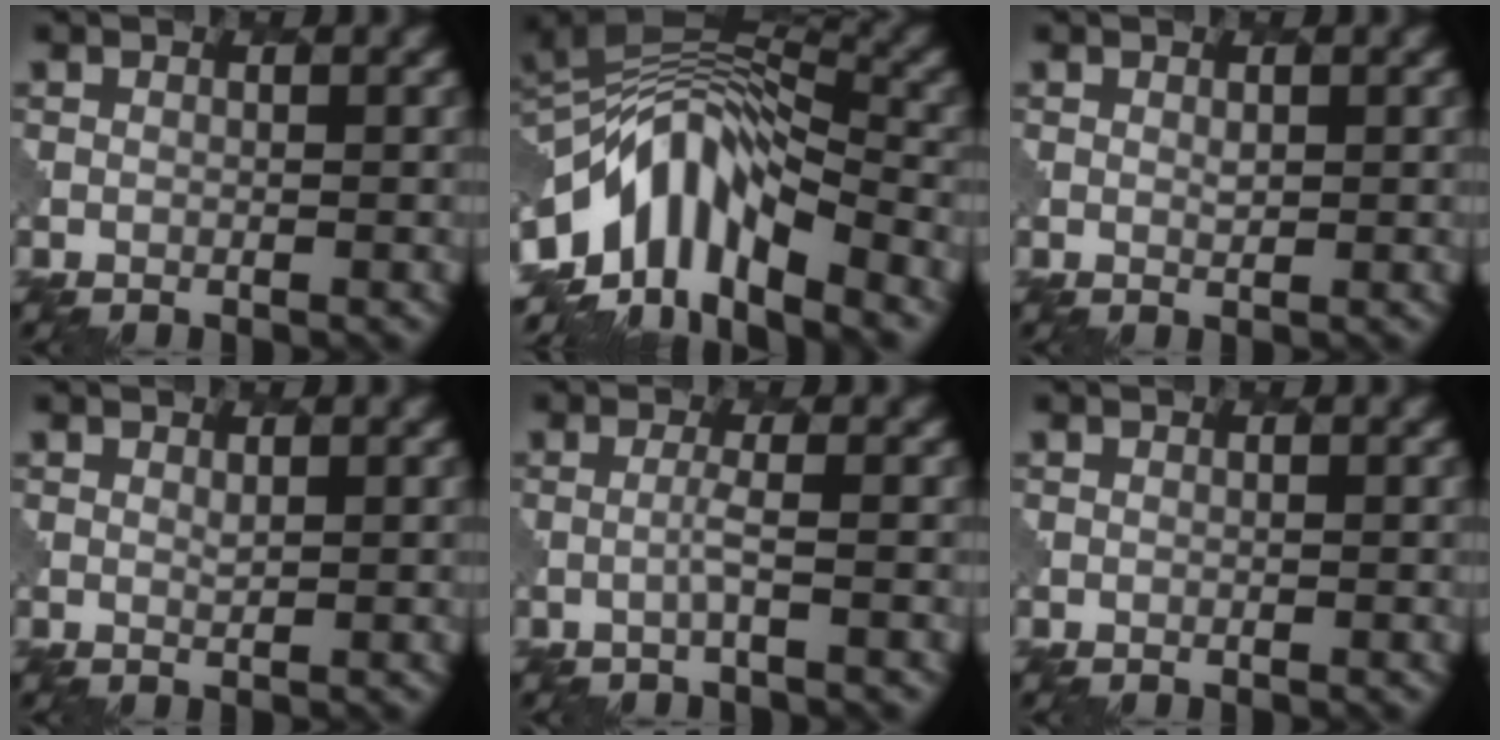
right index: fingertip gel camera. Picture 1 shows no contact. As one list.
[{"total": 10.8, "force": [-4.7, 5.2, 8.3], "torque": [-0.136, 0.008, -0.094]}, {"total": 0.8, "force": [0.6, 0.2, 0.4], "torque": [-0.008, -0.001, 0.012]}, {"total": 0.8, "force": [0.7, 0.0, 0.3], "torque": [-0.005, -0.003, 0.015]}, {"total": 1.2, "force": [-0.2, -0.1, 1.1], "torque": [-0.017, 0.005, -0.013]}, {"total": 0.0}]